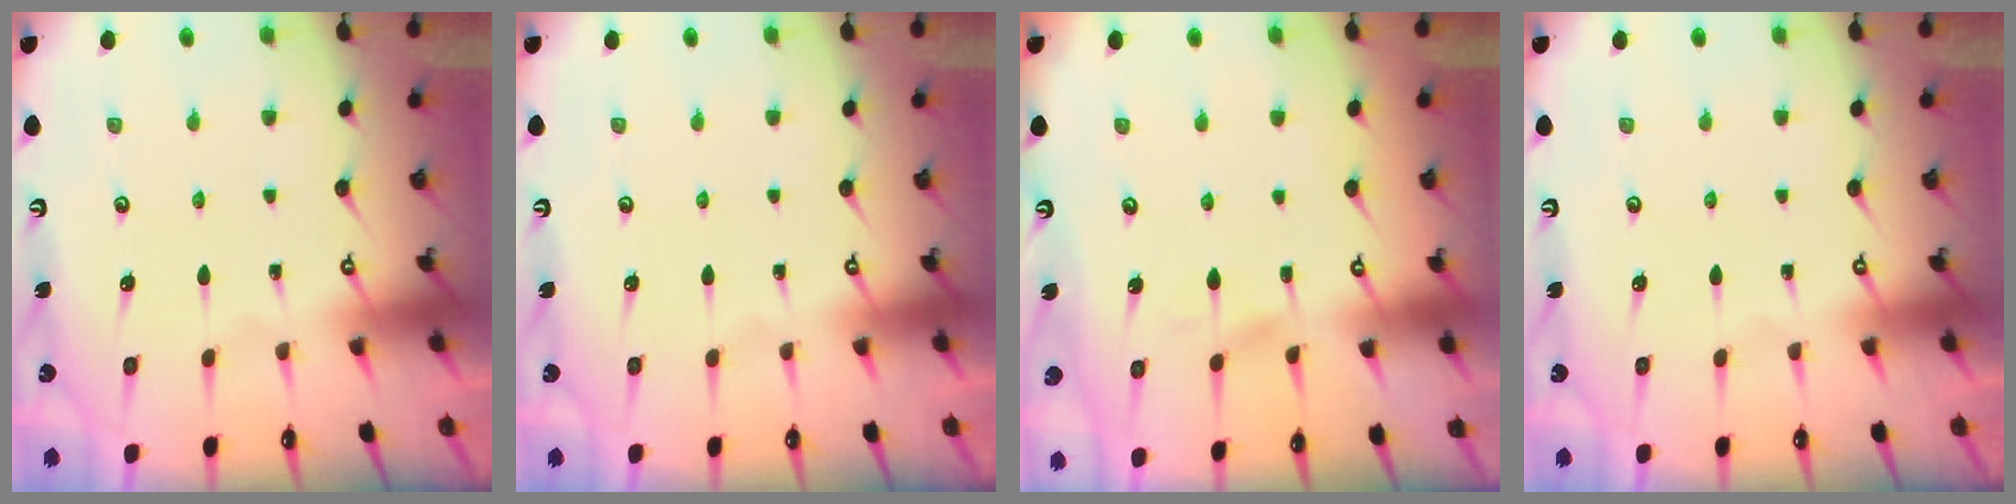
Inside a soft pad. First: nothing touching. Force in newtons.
{"total": 0.0}
{"total": 4.4, "press": 4.4, "slide": 0.4}
{"total": 0.0}